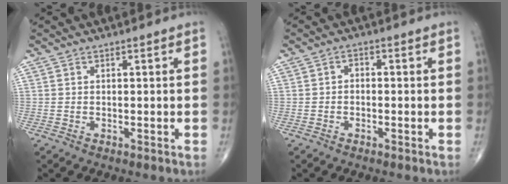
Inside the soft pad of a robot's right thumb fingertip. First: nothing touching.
{"total": 1.5, "force": [-0.3, 1.1, 1.0], "torque": [-0.009, 0.009, -0.010]}